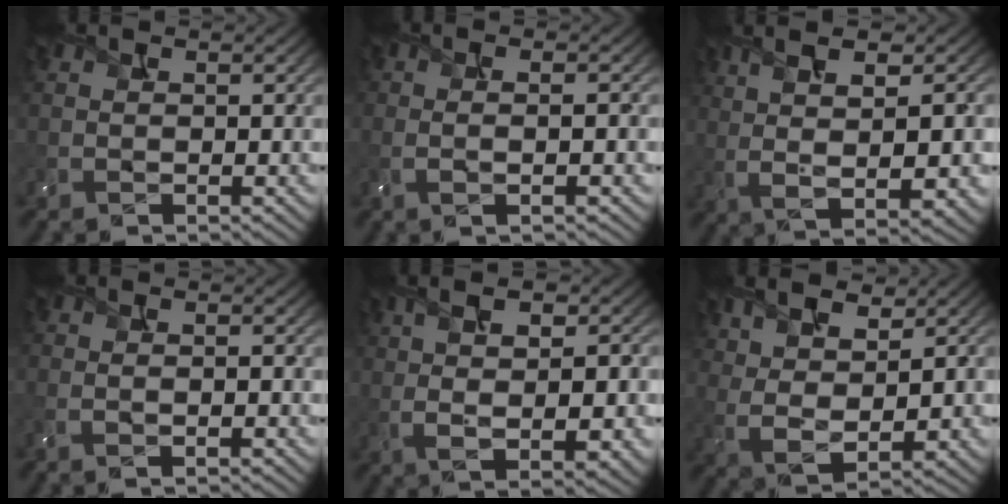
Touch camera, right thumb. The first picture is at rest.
{"total": 3.1, "force": [-0.3, 0.6, 3.0], "torque": [-0.048, 0.004, -0.014]}
{"total": 9.9, "force": [2.5, 3.0, 9.1], "torque": [-0.168, 0.007, 0.046]}
{"total": 2.0, "force": [-0.5, 0.6, 1.8], "torque": [-0.015, 0.003, -0.014]}
{"total": 10.0, "force": [1.2, 4.1, 9.1], "torque": [-0.149, 0.011, 0.021]}
{"total": 7.7, "force": [3.5, 3.5, 5.9], "torque": [-0.120, 0.004, 0.064]}